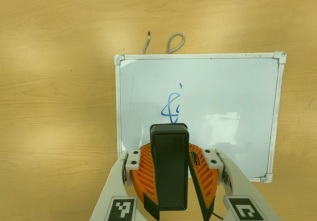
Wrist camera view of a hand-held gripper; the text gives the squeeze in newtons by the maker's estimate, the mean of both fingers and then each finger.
{"total": 10.5, "left": 9.9, "right": 11.1}